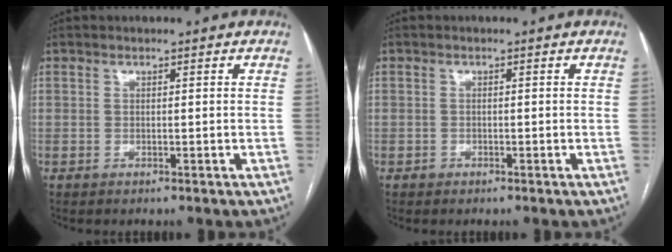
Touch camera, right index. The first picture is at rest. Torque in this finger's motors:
{"motor_torque": [-0.10, 0.00, -0.65, -0.21]}